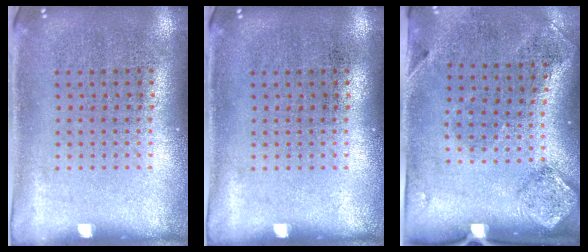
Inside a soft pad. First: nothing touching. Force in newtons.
{"total": 0.0}
{"total": 2.0, "press": 1.1, "slide": 1.7}